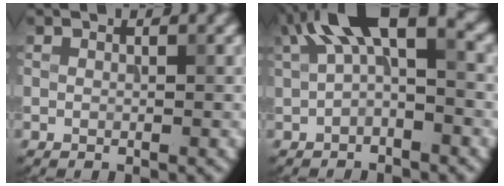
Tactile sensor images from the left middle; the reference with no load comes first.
{"total": 7.5, "force": [2.4, 3.1, 6.5], "torque": [-0.112, 0.020, 0.029]}